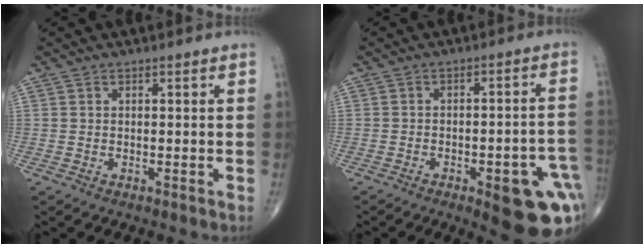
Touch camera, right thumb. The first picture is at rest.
{"total": 15.6, "force": [-6.1, 4.9, 13.5], "torque": [-0.109, 0.033, -0.059]}